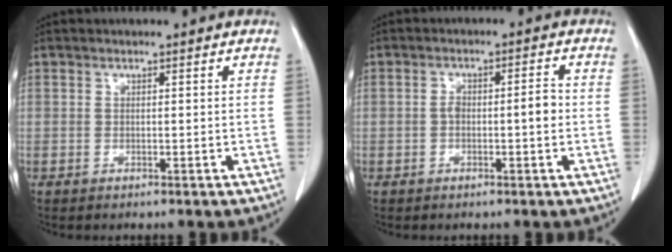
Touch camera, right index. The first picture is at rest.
{"total": 3.8, "force": [-0.6, 1.0, 3.6], "torque": [-0.060, 0.014, -0.008]}